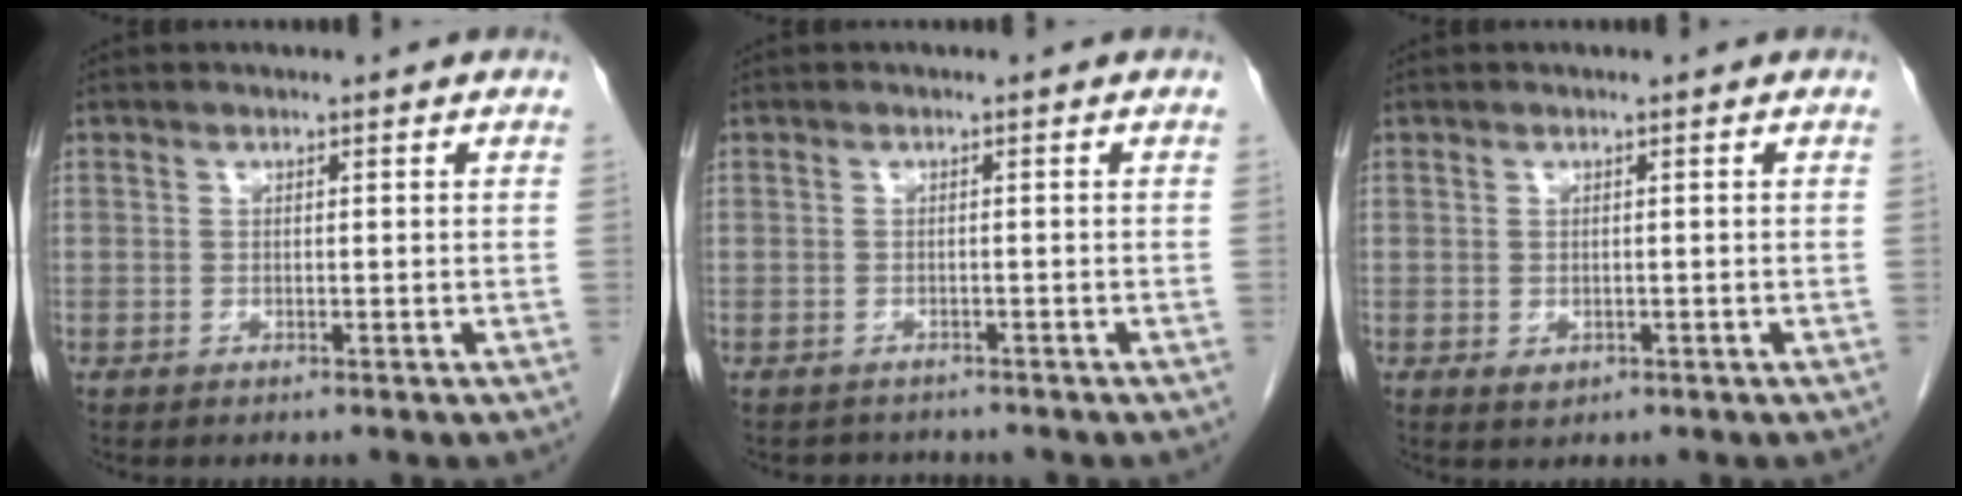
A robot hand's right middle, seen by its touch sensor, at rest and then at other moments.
{"total": 2.3, "force": [-2.1, 0.8, -0.1], "torque": [-0.004, -0.004, -0.030]}
{"total": 1.1, "force": [-0.3, 0.8, 0.7], "torque": [-0.014, -0.003, 0.001]}